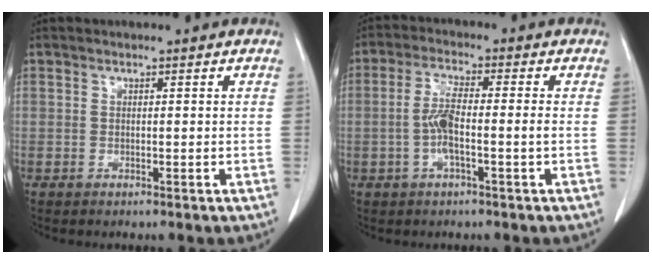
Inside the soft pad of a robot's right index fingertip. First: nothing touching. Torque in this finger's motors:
{"motor_torque": [1.04, -0.34, 0.43, 0.09]}